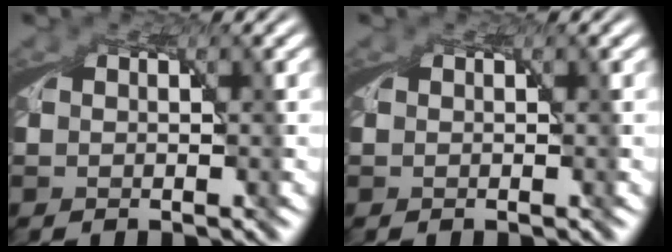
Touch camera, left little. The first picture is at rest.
{"total": 0.0}